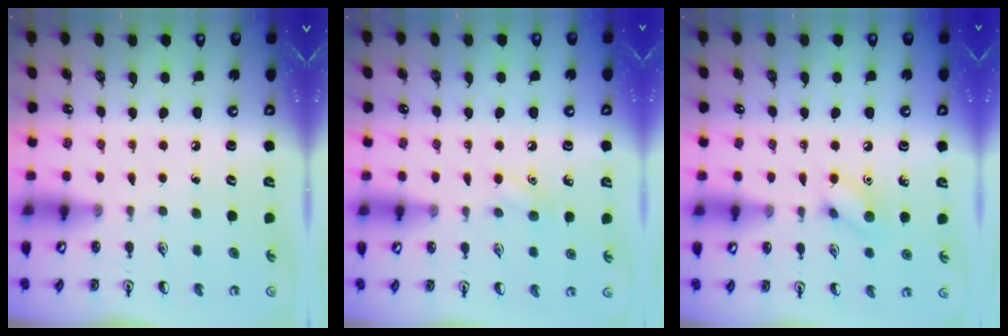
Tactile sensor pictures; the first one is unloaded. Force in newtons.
{"total": 6.2, "press": 5.9, "slide": 2.1}
{"total": 7.9, "press": 7.9, "slide": 0.6}